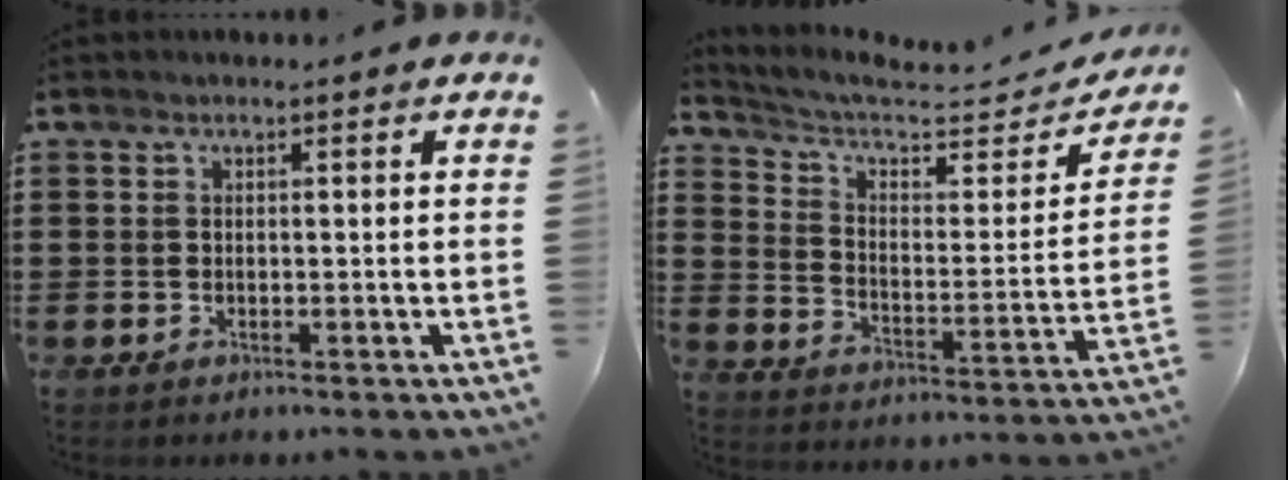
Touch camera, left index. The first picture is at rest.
{"total": 5.5, "force": [4.4, 1.8, 2.9], "torque": [-0.080, -0.031, 0.068]}